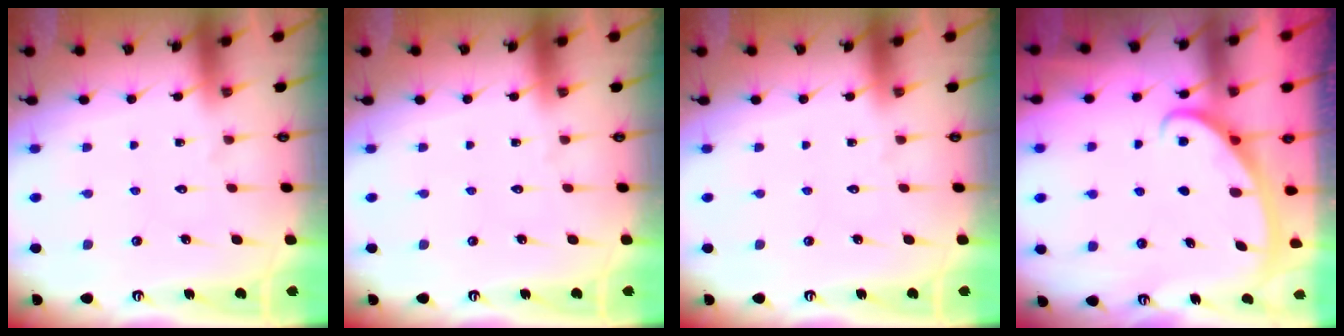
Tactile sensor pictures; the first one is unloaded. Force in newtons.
{"total": 0.0}
{"total": 0.0}
{"total": 2.8, "press": 2.8, "slide": 0.4}